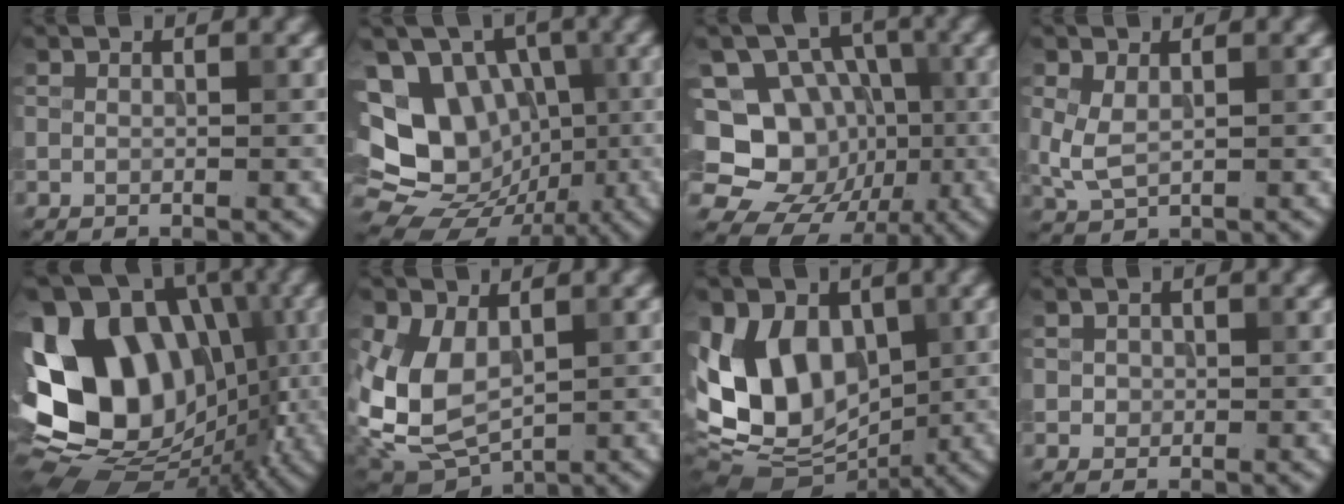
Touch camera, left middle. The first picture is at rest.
{"total": 15.1, "force": [0.0, 12.4, 8.6], "torque": [-0.141, 0.016, -0.012]}
{"total": 14.4, "force": [-1.8, 12.9, 6.2], "torque": [-0.120, 0.029, -0.040]}
{"total": 2.5, "force": [0.3, 1.5, 2.0], "torque": [-0.052, -0.002, 0.012]}
{"total": 16.7, "force": [0.9, 12.5, 10.9], "torque": [-0.190, 0.031, 0.005]}
{"total": 6.3, "force": [1.0, 4.0, 4.7], "torque": [-0.107, -0.007, 0.019]}
{"total": 13.8, "force": [-0.1, 10.1, 9.3], "torque": [-0.152, 0.012, -0.004]}
{"total": 0.8, "force": [0.0, 0.8, 0.2], "torque": [0.001, -0.003, 0.002]}